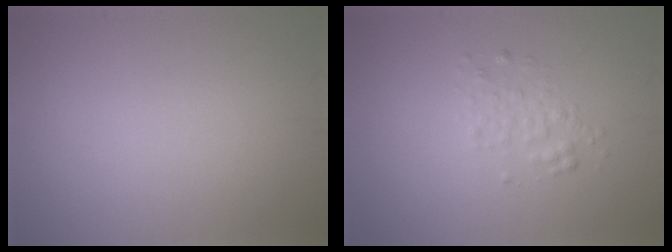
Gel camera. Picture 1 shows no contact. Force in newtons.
{"total": 1.5, "press": 1.5, "slide": 0.0}